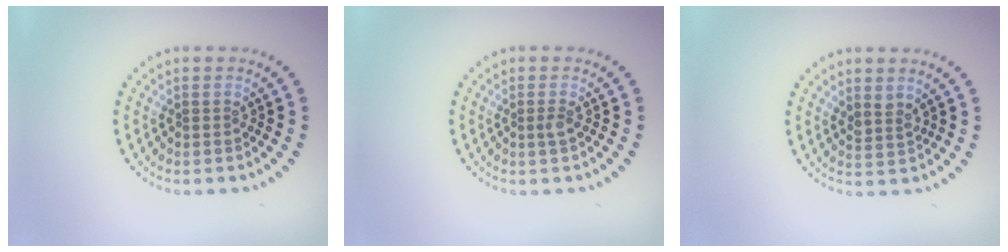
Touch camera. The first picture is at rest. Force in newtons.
{"total": 0.8, "press": 0.6, "slide": 0.6}
{"total": 1.4, "press": 1.1, "slide": 0.9}